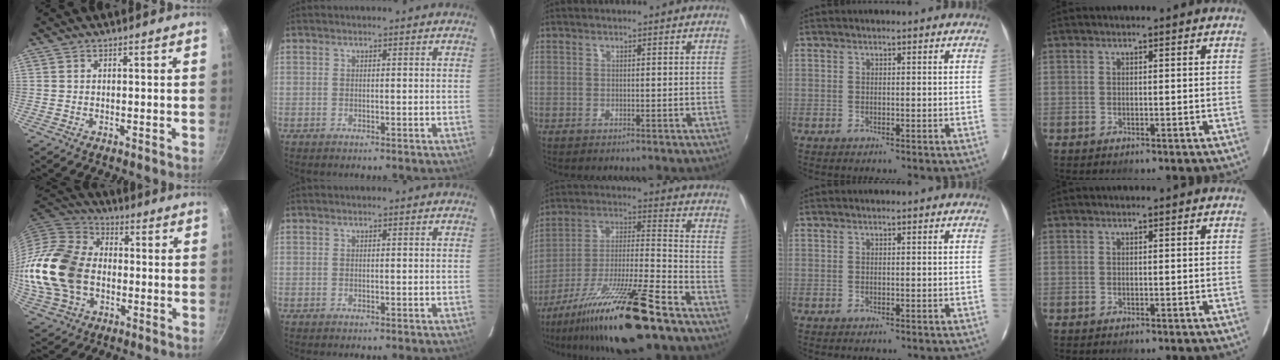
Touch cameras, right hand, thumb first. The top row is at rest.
{"thumb": {"total": 20.9, "force": [-1.9, 15.3, 14.1], "torque": [-0.272, 0.032, -0.033]}, "middle": {"total": 21.0, "force": [-14.3, 2.7, 15.1], "torque": [-0.269, -0.025, -0.247]}}